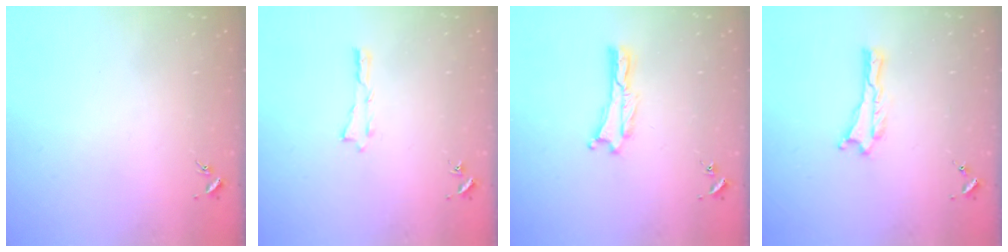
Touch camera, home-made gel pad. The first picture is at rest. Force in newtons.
{"total": 0.0}
{"total": 0.0}
{"total": 0.0}